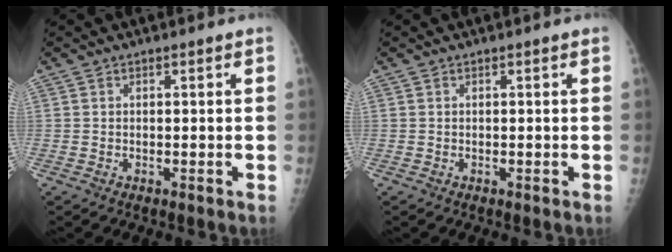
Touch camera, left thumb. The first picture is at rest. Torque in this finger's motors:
{"motor_torque": [-0.03, 0.03, -0.02, -0.02, 0.00]}